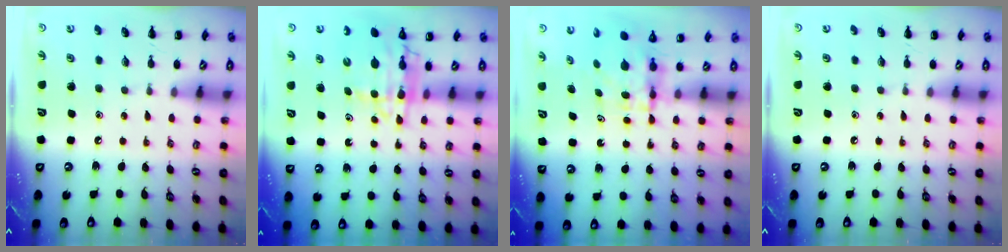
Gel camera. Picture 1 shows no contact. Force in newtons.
{"total": 8.5, "press": 8.0, "slide": 2.9}
{"total": 4.6, "press": 4.6, "slide": 0.5}
{"total": 0.0}